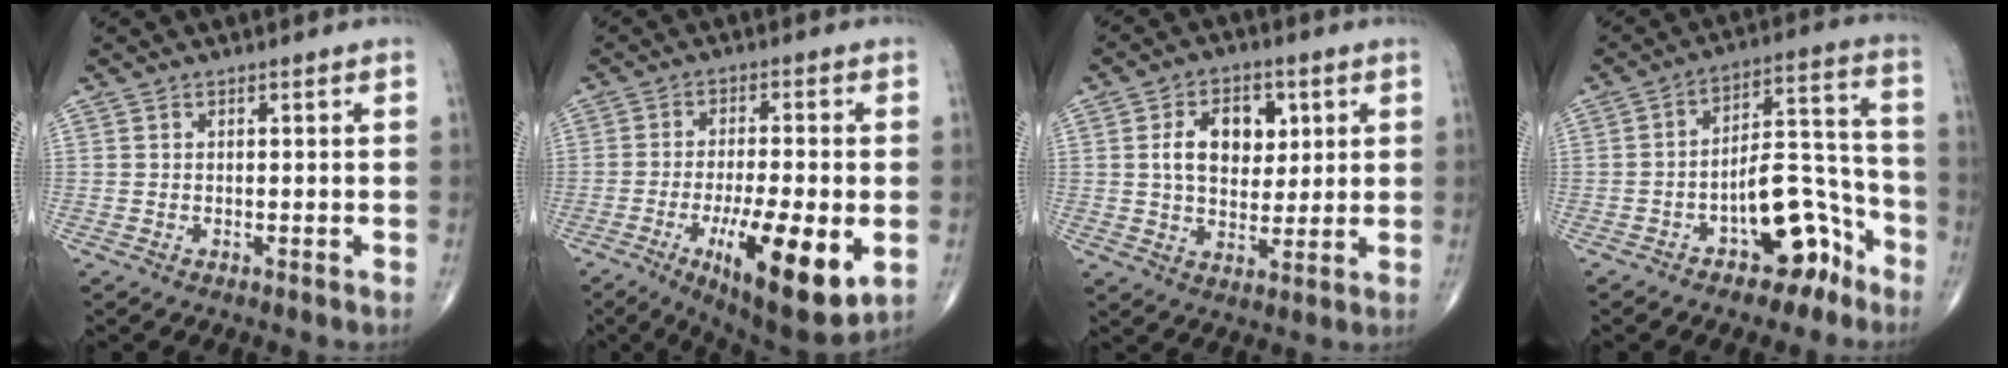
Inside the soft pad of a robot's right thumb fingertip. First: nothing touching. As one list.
[{"total": 16.9, "force": [-5.0, 4.8, 15.4], "torque": [-0.234, -0.010, -0.068]}, {"total": 10.6, "force": [2.6, 7.1, 7.5], "torque": [-0.089, -0.004, 0.046]}, {"total": 11.7, "force": [-6.2, 5.9, 8.0], "torque": [-0.099, 0.073, -0.093]}]